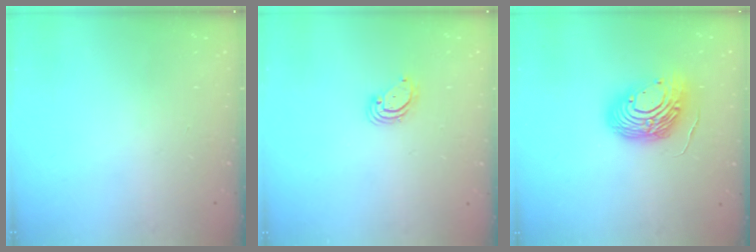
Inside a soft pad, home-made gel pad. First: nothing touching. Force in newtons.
{"total": 4.1, "press": 4.0, "slide": 0.3}
{"total": 13.9, "press": 13.7, "slide": 2.3}